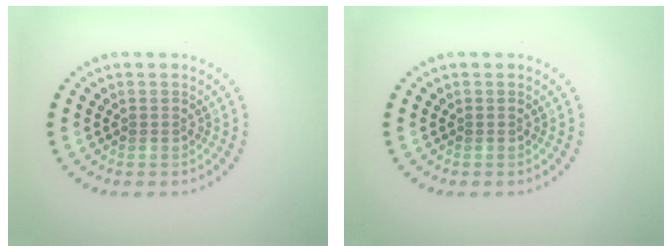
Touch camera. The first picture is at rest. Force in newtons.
{"total": 0.0}